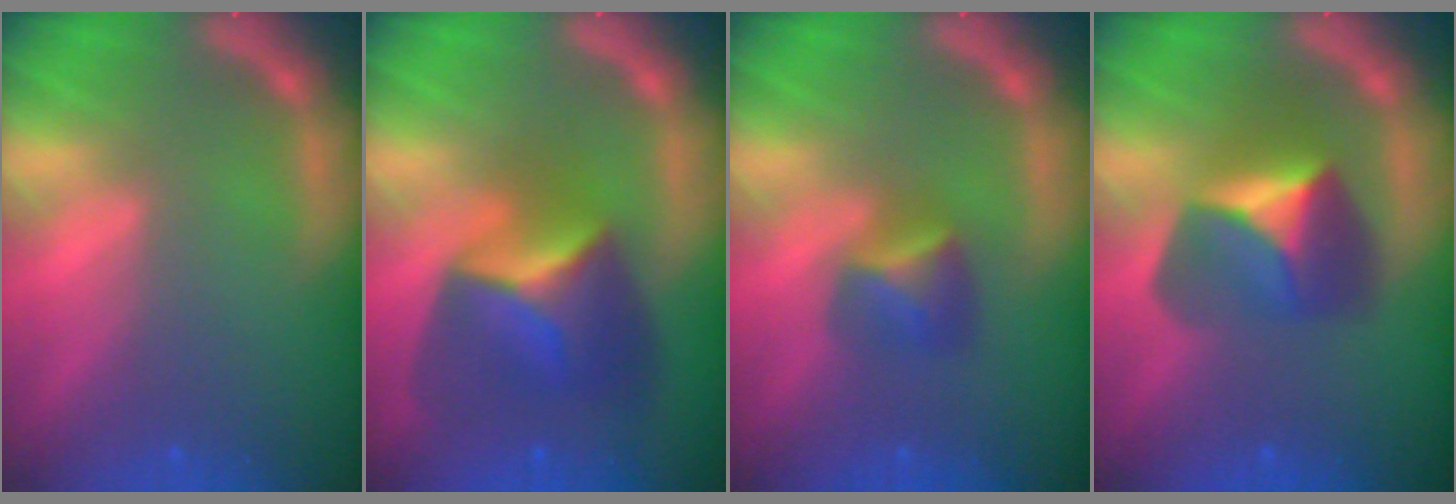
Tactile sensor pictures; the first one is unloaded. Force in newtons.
{"total": 7.4}
{"total": 2.9}
{"total": 5.9}